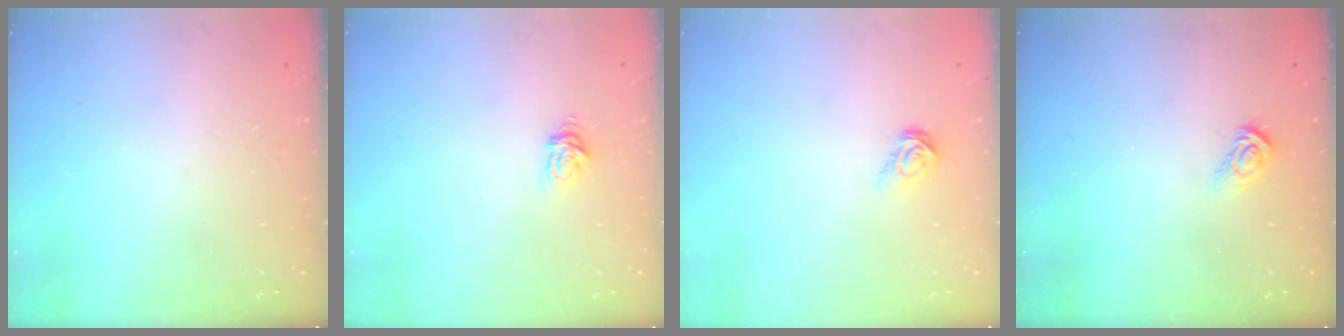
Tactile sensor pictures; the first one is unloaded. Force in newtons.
{"total": 5.2, "press": 5.2, "slide": 0.7}
{"total": 5.1, "press": 5.1, "slide": 0.3}
{"total": 5.3, "press": 5.3, "slide": 0.4}